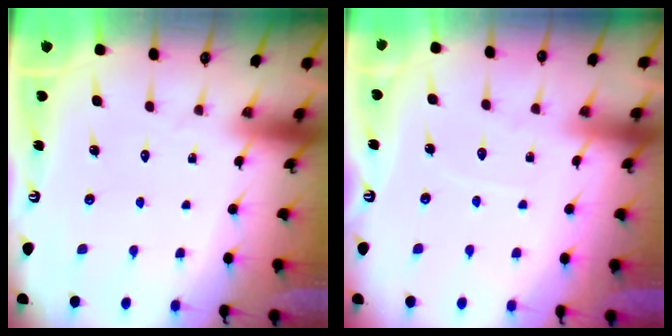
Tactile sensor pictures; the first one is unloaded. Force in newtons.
{"total": 3.4, "press": 3.4, "slide": 0.5}